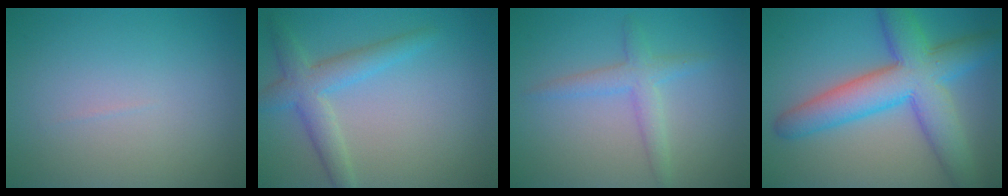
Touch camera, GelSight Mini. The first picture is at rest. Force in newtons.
{"total": 3.6, "press": 3.6, "slide": 0.2}
{"total": 2.4, "press": 2.4, "slide": 0.2}
{"total": 9.1, "press": 9.1, "slide": 0.3}